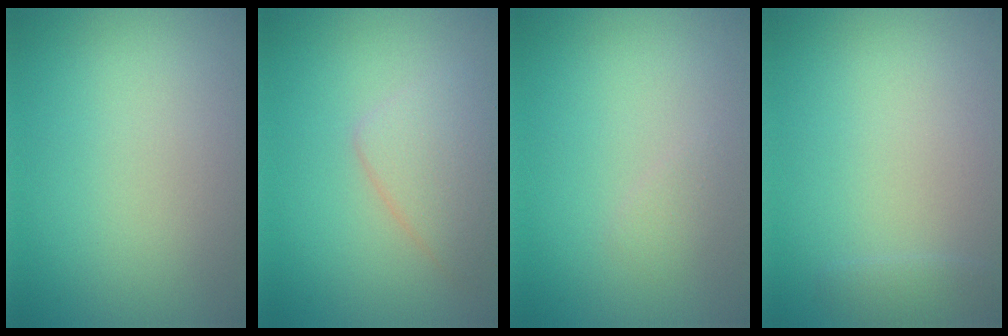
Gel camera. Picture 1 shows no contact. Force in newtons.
{"total": 3.3, "press": 3.3, "slide": 0.1}
{"total": 0.8, "press": 0.8, "slide": 0.1}
{"total": 1.0, "press": 1.0, "slide": 0.1}